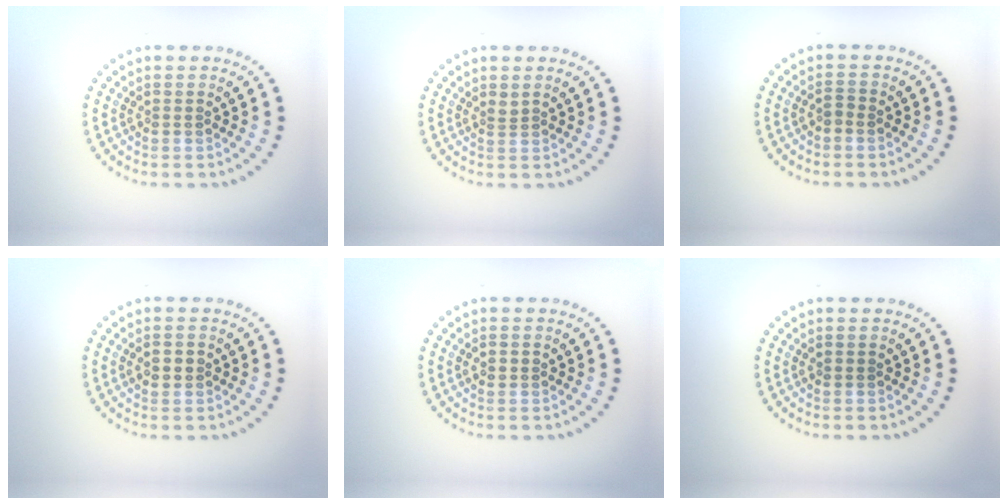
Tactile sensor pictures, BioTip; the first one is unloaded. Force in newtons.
{"total": 0.8, "press": 0.5, "slide": 0.7}
{"total": 0.8, "press": 0.7, "slide": 0.4}
{"total": 1.9, "press": 1.9, "slide": 0.1}
{"total": 1.1, "press": 1.1, "slide": 0.1}
{"total": 0.7, "press": 0.7, "slide": 0.0}